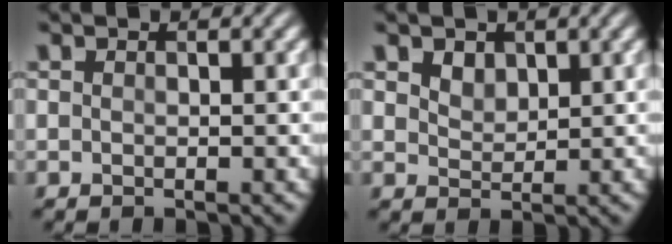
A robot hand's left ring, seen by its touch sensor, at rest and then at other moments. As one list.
[{"total": 1.5, "force": [1.0, 1.0, 0.6], "torque": [-0.013, -0.004, 0.020]}]